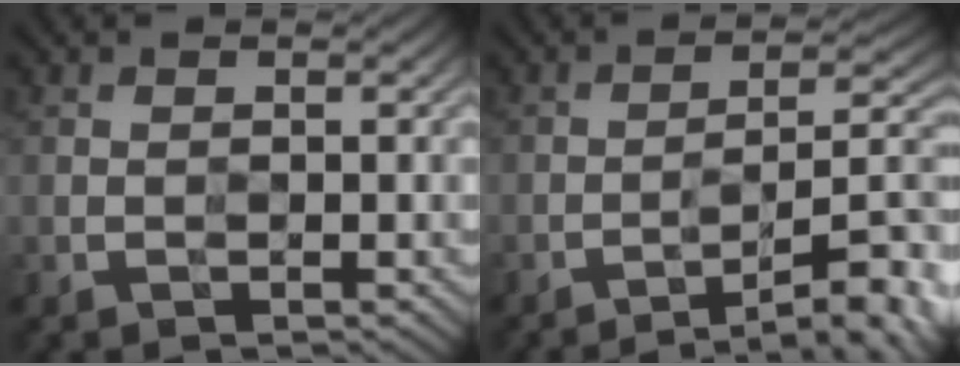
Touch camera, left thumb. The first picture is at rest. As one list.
[{"total": 10.1, "force": [-5.7, 2.7, 7.9], "torque": [-0.115, 0.008, -0.084]}]